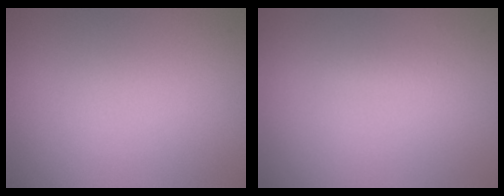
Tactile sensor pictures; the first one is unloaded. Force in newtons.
{"total": 0.7, "press": 0.7, "slide": 0.0}